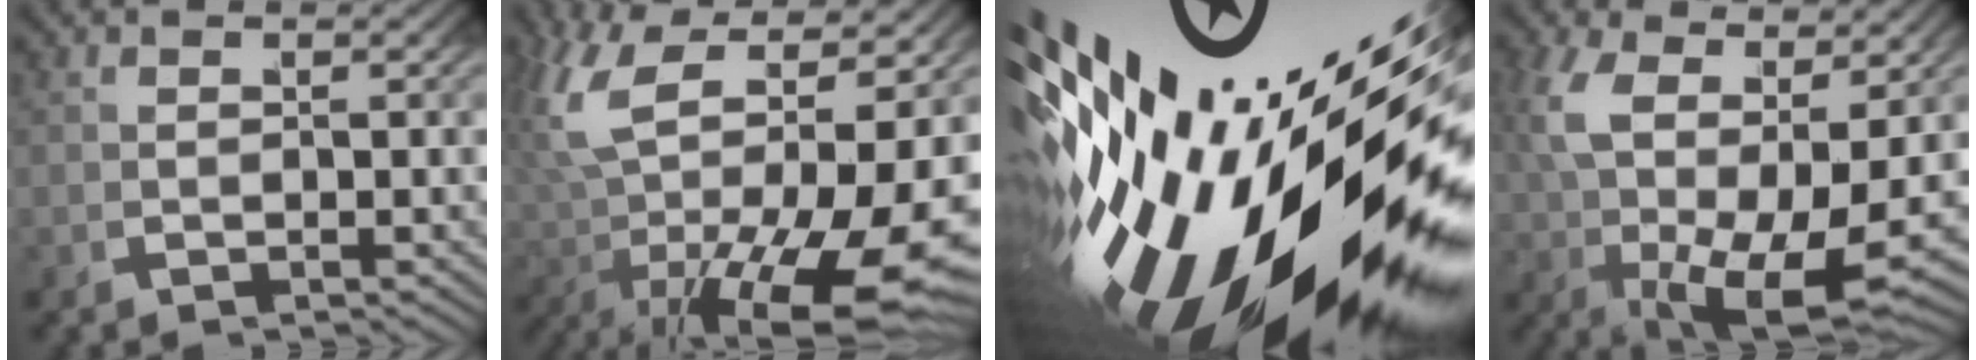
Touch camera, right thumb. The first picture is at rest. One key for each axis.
{"total": 16.3, "fx": 0.0, "fy": 10.2, "fz": 12.6, "tx": -0.255, "ty": -0.040, "tz": 0.021}
{"total": 27.8, "fx": -1.9, "fy": 16.1, "fz": 22.5, "tx": -0.403, "ty": -0.014, "tz": -0.017}
{"total": 10.9, "fx": -0.2, "fy": 6.3, "fz": 8.8, "tx": -0.187, "ty": -0.033, "tz": 0.017}